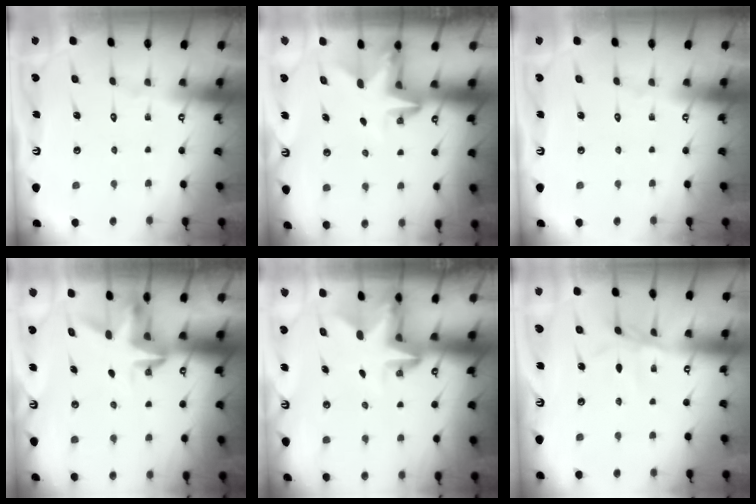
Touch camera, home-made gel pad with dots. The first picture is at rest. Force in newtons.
{"total": 3.3, "press": 3.3, "slide": 0.2}
{"total": 0.0}
{"total": 3.6, "press": 3.6, "slide": 0.2}
{"total": 3.1, "press": 3.1, "slide": 0.4}
{"total": 3.0, "press": 3.0, "slide": 0.1}